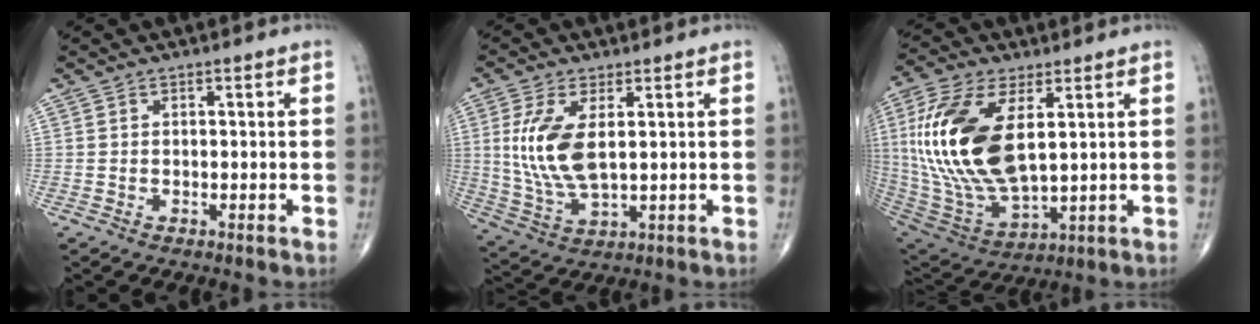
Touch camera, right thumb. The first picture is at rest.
{"total": 11.0, "force": [2.0, 4.9, 9.6], "torque": [-0.209, -0.013, 0.049]}
{"total": 22.4, "force": [4.5, 10.8, 19.1], "torque": [-0.407, -0.025, 0.091]}